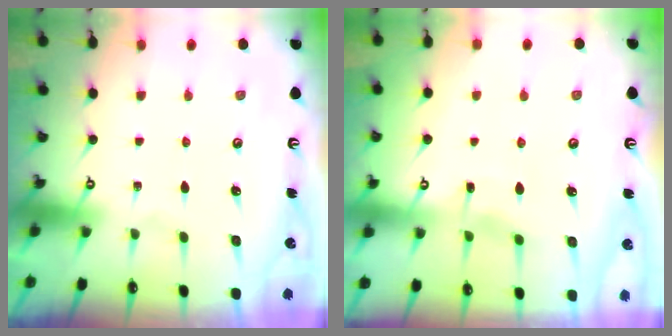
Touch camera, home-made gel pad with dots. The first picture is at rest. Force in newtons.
{"total": 4.3, "press": 4.2, "slide": 0.3}